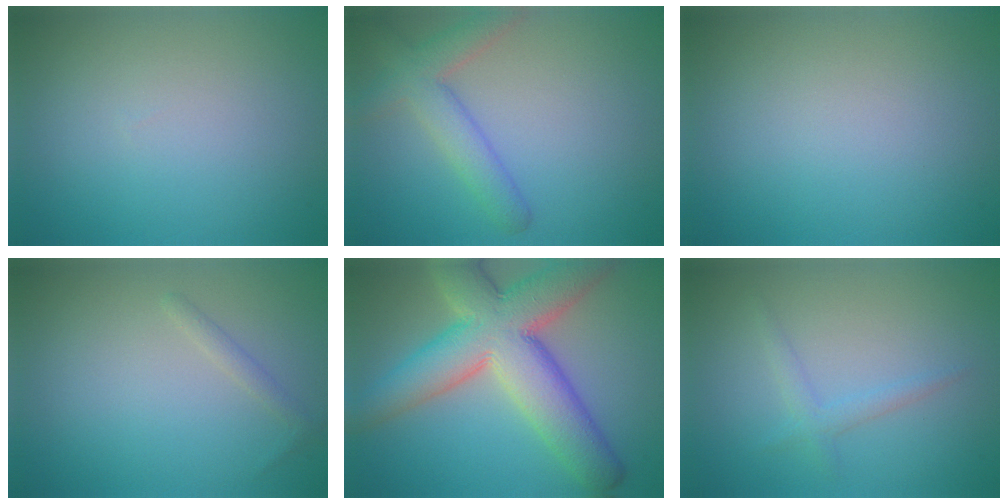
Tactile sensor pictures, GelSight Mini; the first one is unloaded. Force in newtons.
{"total": 4.1, "press": 4.1, "slide": 0.3}
{"total": 0.0}
{"total": 0.9, "press": 0.9, "slide": 0.1}
{"total": 11.1, "press": 11.1, "slide": 0.8}
{"total": 1.4, "press": 1.4, "slide": 0.0}